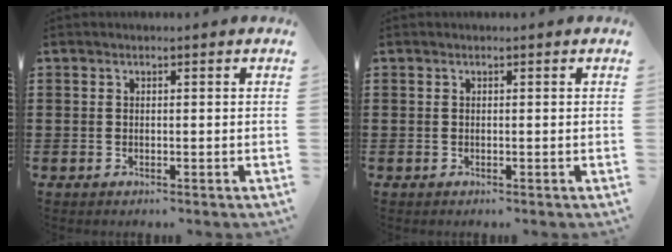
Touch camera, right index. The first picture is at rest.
{"total": 0.0}